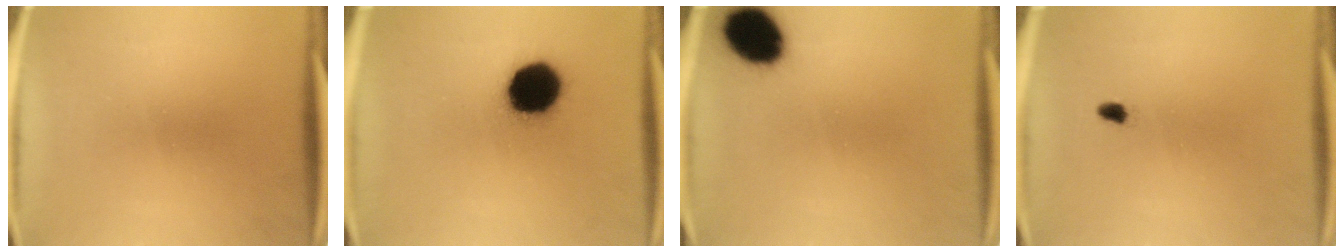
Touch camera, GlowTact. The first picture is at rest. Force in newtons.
{"total": 17.0}
{"total": 12.3}
{"total": 1.3}